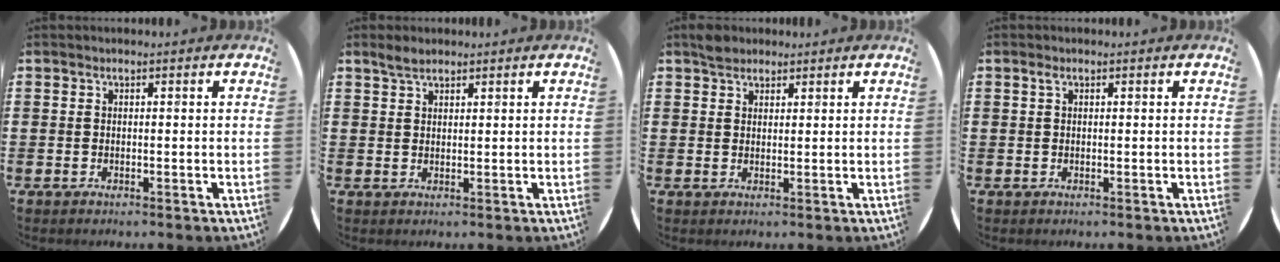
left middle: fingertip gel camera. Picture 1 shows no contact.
{"total": 2.1, "force": [1.7, 0.7, 0.9], "torque": [-0.012, 0.001, 0.030]}
{"total": 2.1, "force": [1.9, 0.9, 0.2], "torque": [0.000, 0.002, 0.035]}
{"total": 0.7, "force": [0.3, 0.4, 0.4], "torque": [-0.011, 0.002, 0.006]}